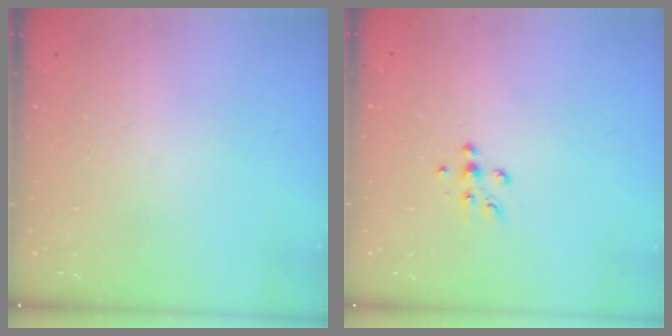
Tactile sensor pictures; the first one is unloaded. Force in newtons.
{"total": 6.1, "press": 6.0, "slide": 1.3}